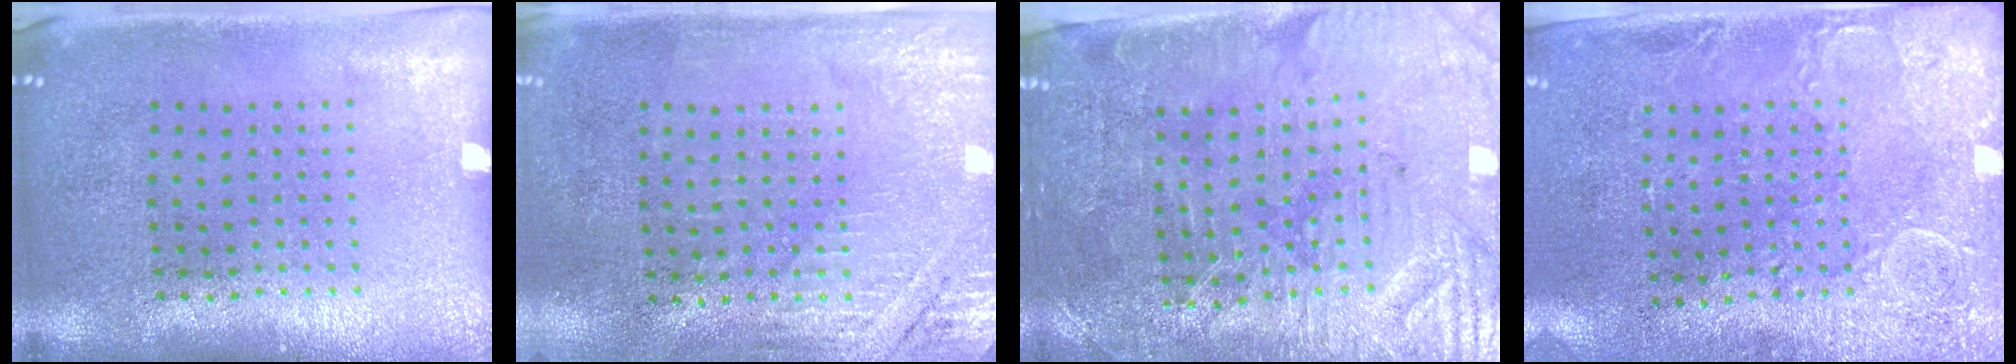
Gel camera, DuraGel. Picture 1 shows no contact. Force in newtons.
{"total": 2.7, "press": 2.5, "slide": 1.1}
{"total": 3.7, "press": 3.4, "slide": 1.5}
{"total": 3.0, "press": 2.2, "slide": 2.0}